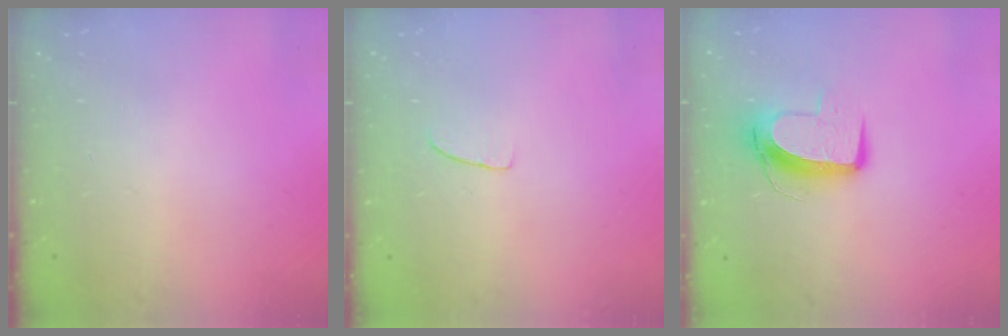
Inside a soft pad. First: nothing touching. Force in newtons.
{"total": 2.6, "press": 2.6, "slide": 0.2}
{"total": 10.0, "press": 9.9, "slide": 0.8}